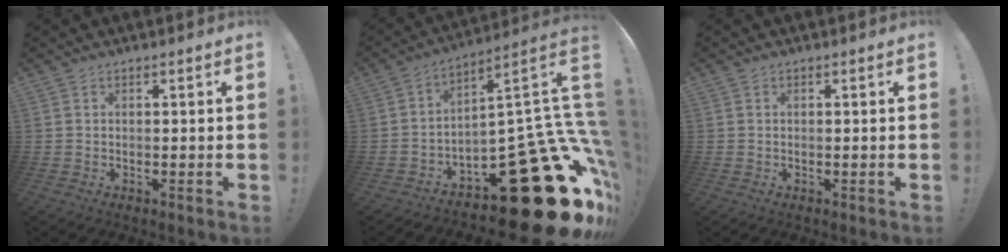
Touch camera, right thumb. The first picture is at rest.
{"total": 29.1, "force": [-15.0, 10.2, 22.8], "torque": [-0.227, 0.053, -0.225]}
{"total": 0.0}